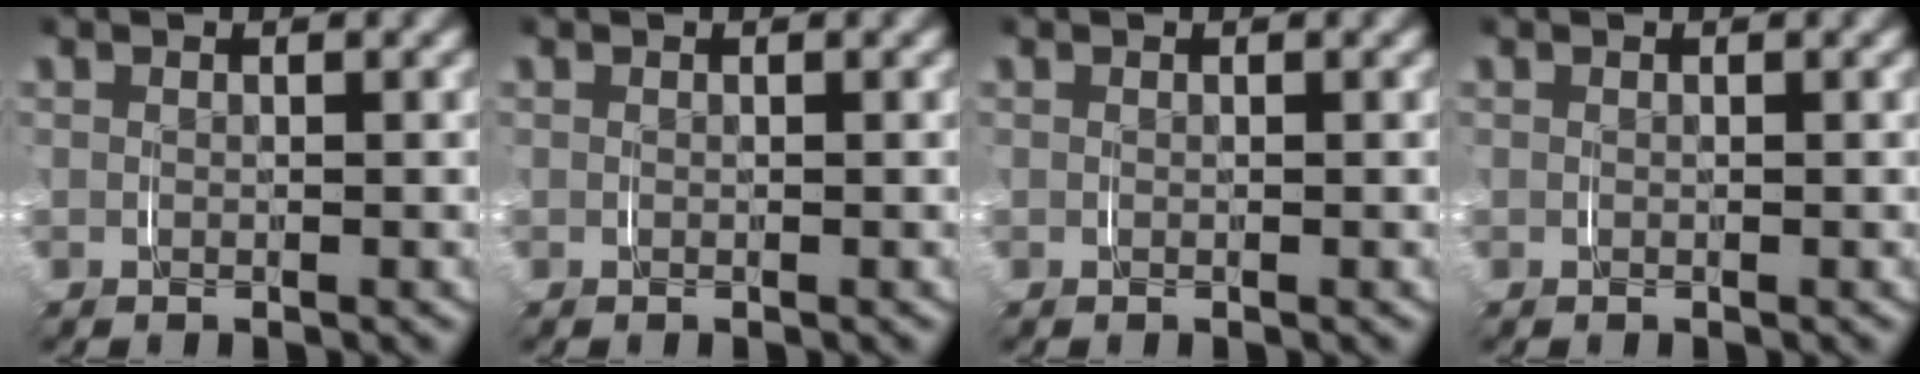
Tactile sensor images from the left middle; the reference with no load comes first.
{"total": 0.0}
{"total": 0.0}
{"total": 0.0}